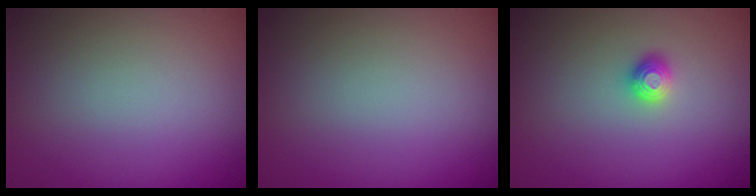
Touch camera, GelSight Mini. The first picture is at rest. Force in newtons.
{"total": 0.0}
{"total": 1.2, "press": 1.1, "slide": 0.2}